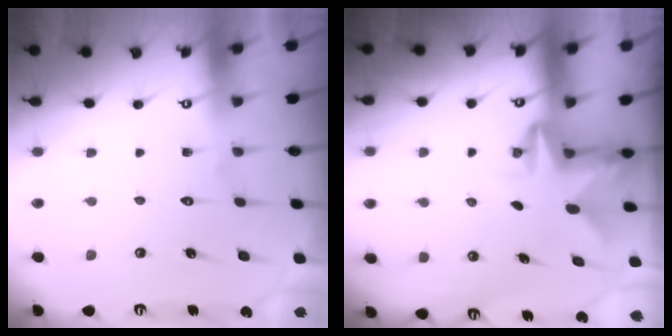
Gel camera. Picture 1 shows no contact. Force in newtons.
{"total": 2.7, "press": 2.7, "slide": 0.5}